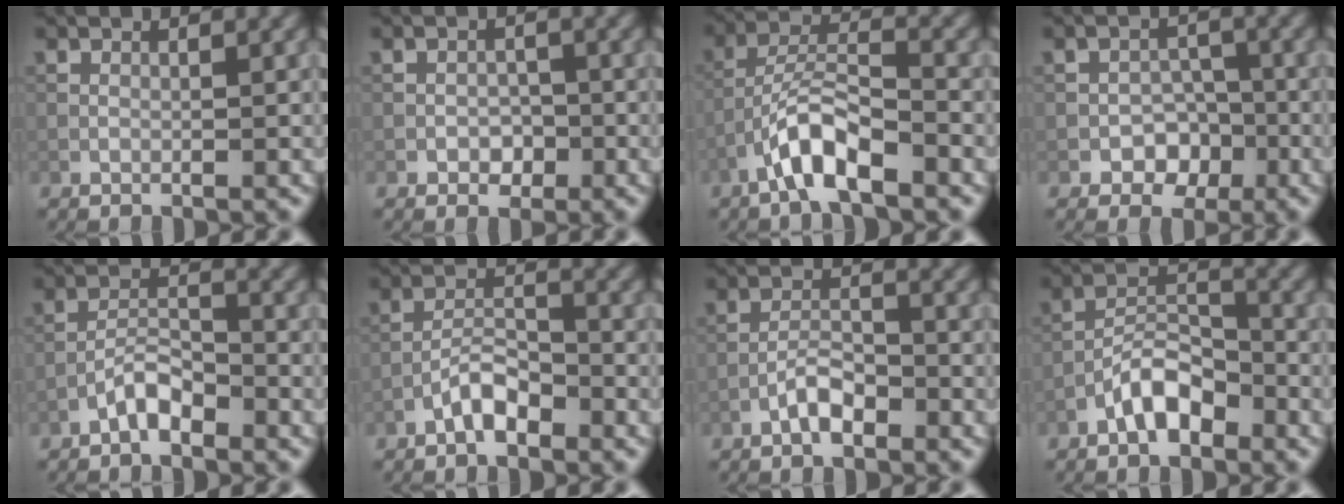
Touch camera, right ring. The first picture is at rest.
{"total": 1.7, "force": [-0.7, 1.3, 0.9], "torque": [-0.009, 0.000, -0.014]}
{"total": 5.2, "force": [-3.2, 1.4, 3.9], "torque": [-0.067, 0.015, -0.061]}
{"total": 3.2, "force": [-1.6, 2.5, 1.4], "torque": [-0.009, 0.009, -0.023]}
{"total": 2.6, "force": [-2.0, 0.8, 1.5], "torque": [-0.026, 0.011, -0.043]}
{"total": 2.9, "force": [-2.1, 1.0, 1.8], "torque": [-0.030, 0.011, -0.043]}
{"total": 2.5, "force": [-1.7, 0.8, 1.6], "torque": [-0.029, 0.008, -0.034]}
{"total": 4.2, "force": [-2.7, 1.7, 2.7], "torque": [-0.042, 0.015, -0.055]}